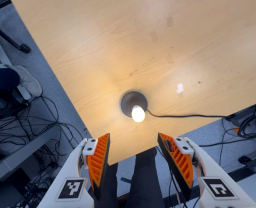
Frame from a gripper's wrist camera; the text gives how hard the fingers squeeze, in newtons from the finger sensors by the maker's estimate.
{"total": 0.0}